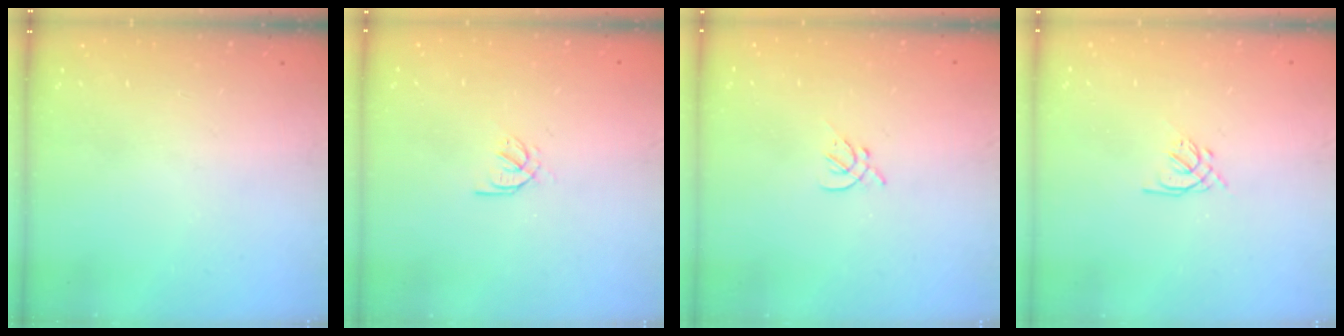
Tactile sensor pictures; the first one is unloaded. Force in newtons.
{"total": 2.6, "press": 2.5, "slide": 0.6}
{"total": 2.2, "press": 2.1, "slide": 0.6}
{"total": 1.6, "press": 1.5, "slide": 0.5}